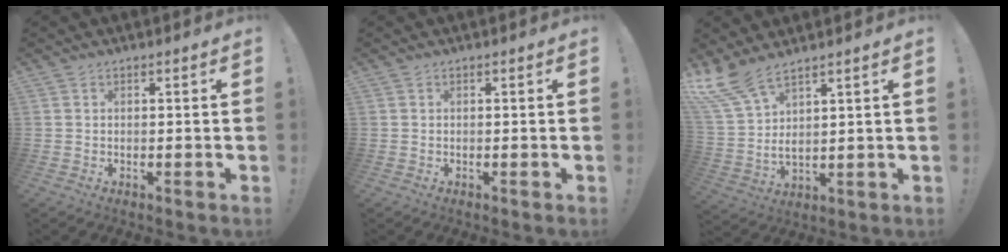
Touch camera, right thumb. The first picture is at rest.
{"total": 0.0}
{"total": 9.6, "force": [7.5, 2.3, 5.5], "torque": [-0.124, -0.037, 0.145]}